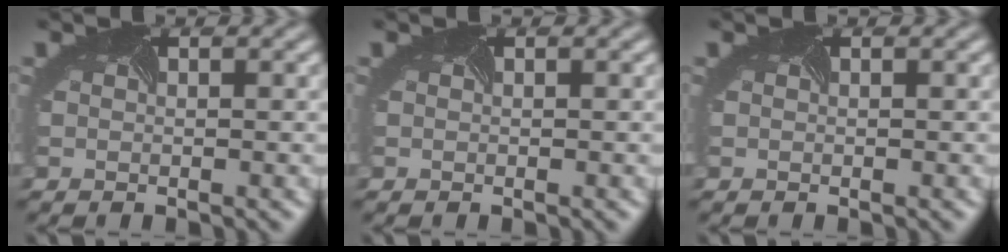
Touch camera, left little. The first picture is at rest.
{"total": 0.0}
{"total": 0.0}